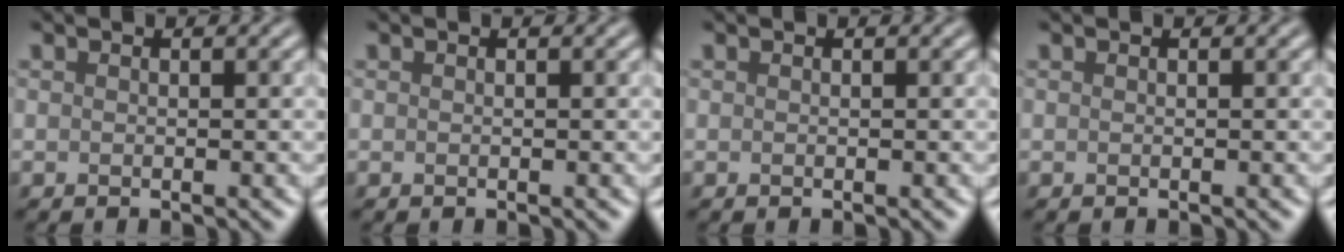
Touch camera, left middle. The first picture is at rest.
{"total": 0.0}
{"total": 0.0}
{"total": 0.0}